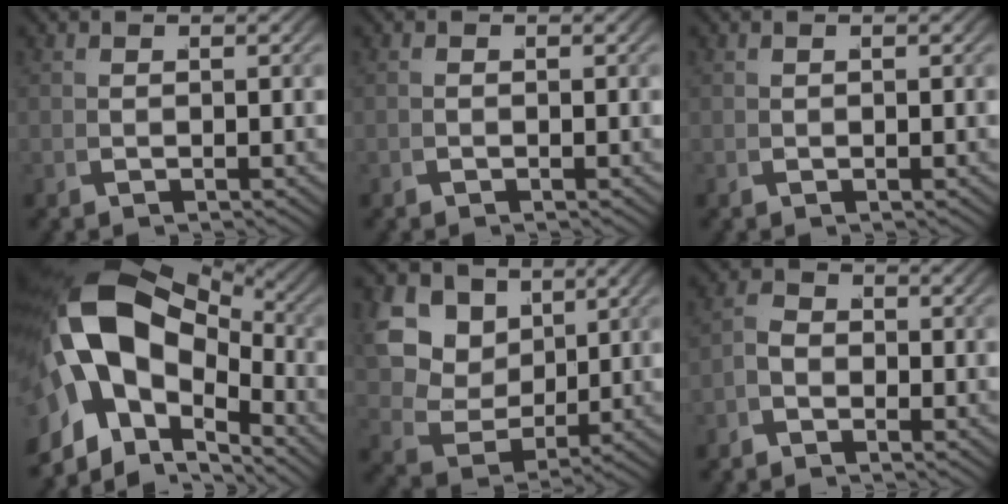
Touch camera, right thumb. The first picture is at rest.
{"total": 0.0}
{"total": 0.0}
{"total": 17.4, "force": [-0.5, 11.7, 12.9], "torque": [-0.278, -0.060, 0.023]}
{"total": 11.1, "force": [2.1, 8.8, 6.5], "torque": [-0.149, -0.029, 0.041]}
{"total": 1.9, "force": [-1.0, 1.2, 0.9], "torque": [-0.011, -0.005, -0.022]}